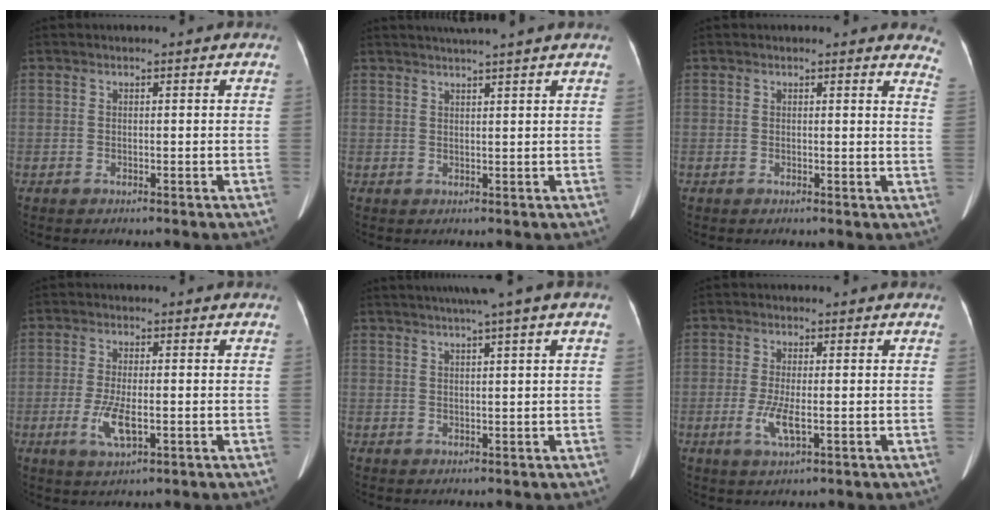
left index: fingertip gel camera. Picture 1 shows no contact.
{"total": 5.8, "force": [5.0, -1.0, 2.8], "torque": [-0.039, 0.022, 0.067]}
{"total": 4.9, "force": [4.8, 0.7, 0.8], "torque": [0.005, -0.025, 0.016]}
{"total": 5.2, "force": [-1.4, 1.5, 4.7], "torque": [-0.102, -0.008, -0.022]}
{"total": 6.4, "force": [4.2, -1.0, 4.7], "torque": [-0.070, 0.026, 0.061]}
{"total": 4.1, "force": [-1.1, 0.9, 3.9], "torque": [-0.086, -0.007, -0.016]}